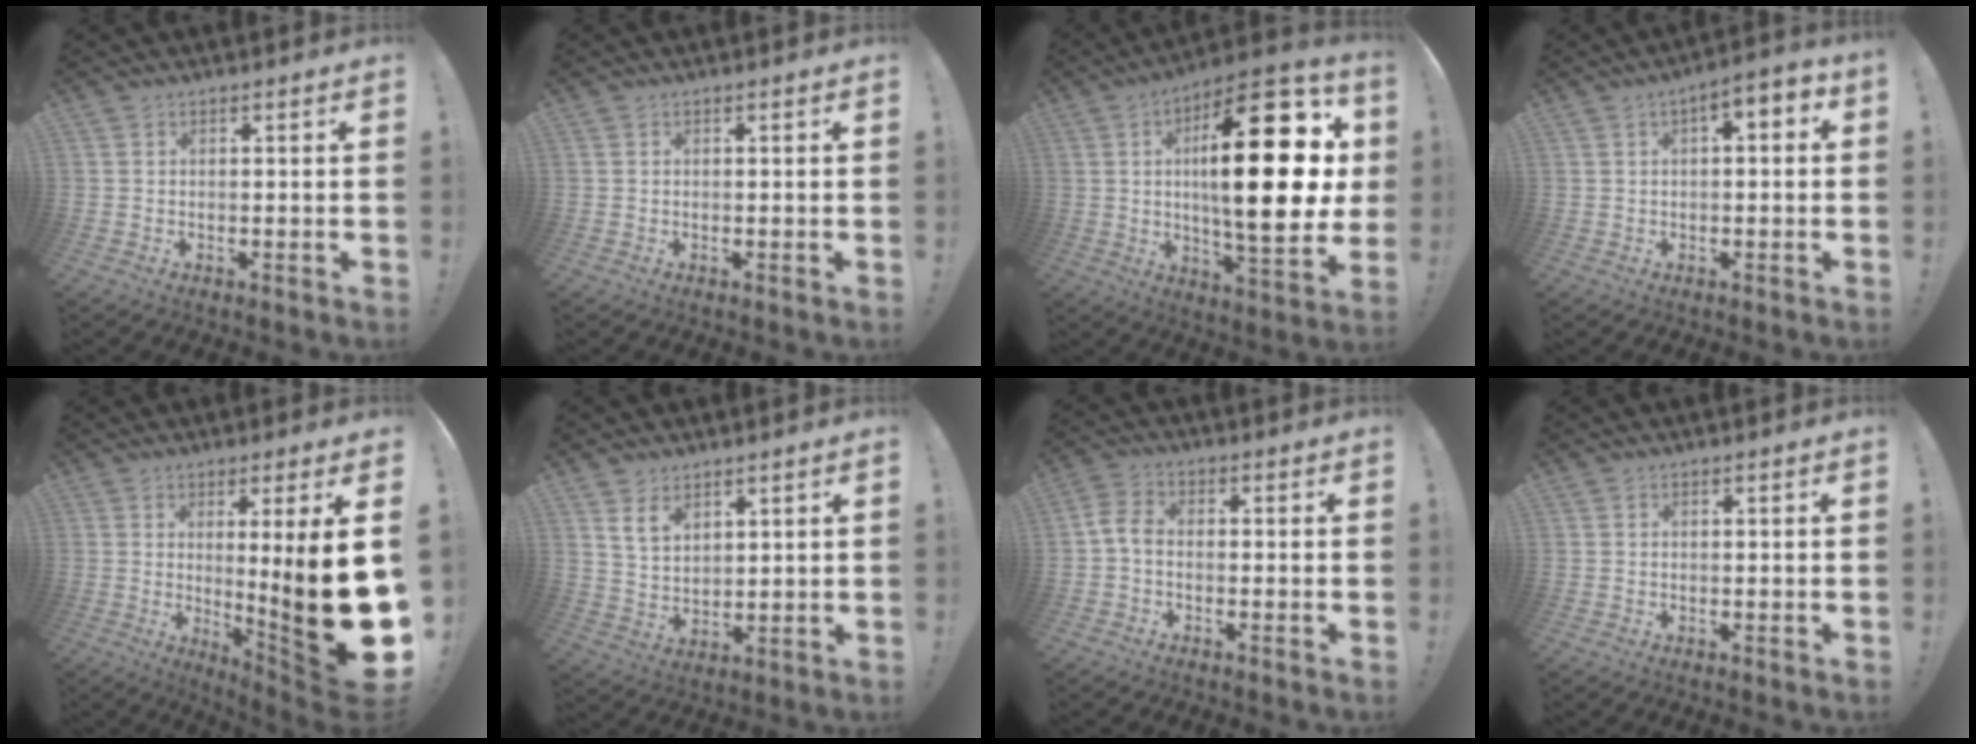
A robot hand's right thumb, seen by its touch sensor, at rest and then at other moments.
{"total": 0.0}
{"total": 30.2, "force": [4.4, 9.4, 28.3], "torque": [-0.454, -0.022, 0.065]}
{"total": 4.0, "force": [0.0, 1.8, 3.6], "torque": [-0.053, 0.000, -0.002]}
{"total": 20.0, "force": [0.8, 0.5, 20.0], "torque": [-0.294, -0.038, 0.018]}
{"total": 6.9, "force": [4.9, 3.9, 3.0], "torque": [-0.047, -0.031, 0.092]}
{"total": 4.8, "force": [-1.2, 3.0, 3.6], "torque": [-0.067, 0.013, -0.018]}
{"total": 0.0}